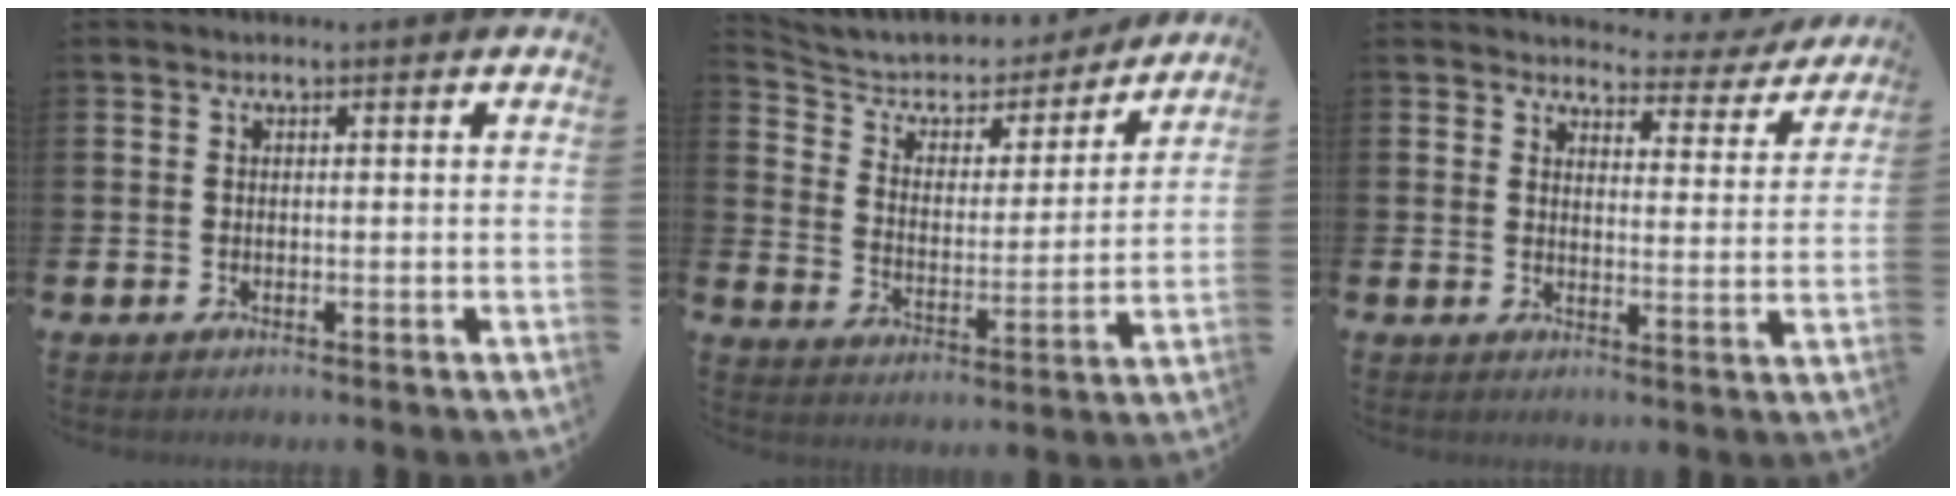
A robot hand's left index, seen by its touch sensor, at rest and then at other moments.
{"total": 6.1, "force": [5.4, 2.5, 1.3], "torque": [-0.064, -0.037, 0.089]}
{"total": 3.6, "force": [3.3, 1.2, 0.3], "torque": [-0.014, -0.029, 0.052]}